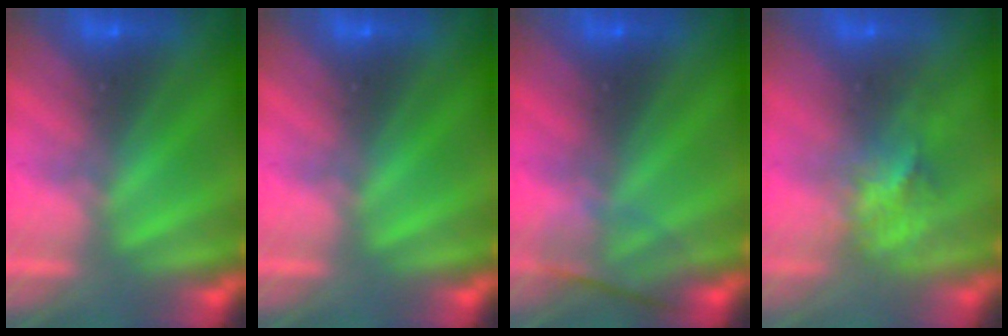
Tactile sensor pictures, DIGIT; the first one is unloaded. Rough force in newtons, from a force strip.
{"total": 0.0}
{"total": 2.3}
{"total": 2.7}